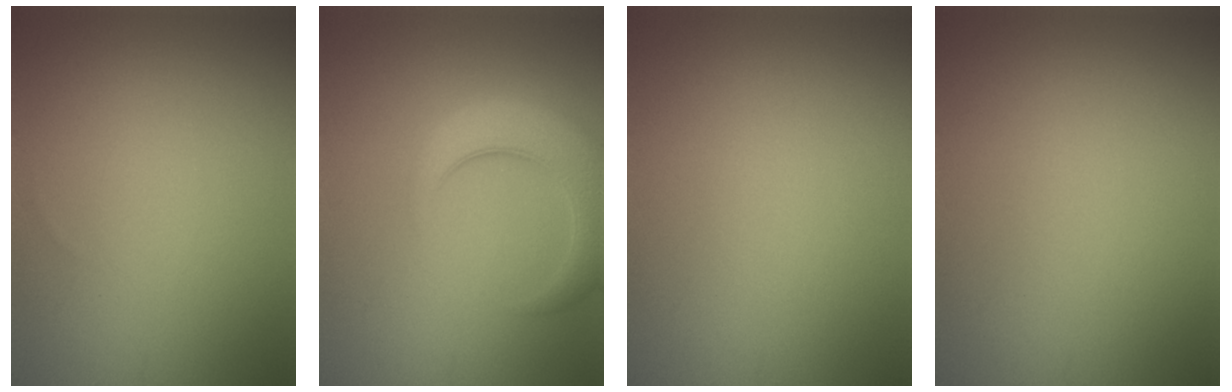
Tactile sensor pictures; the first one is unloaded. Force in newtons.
{"total": 5.8, "press": 5.8, "slide": 0.5}
{"total": 0.0}
{"total": 0.0}